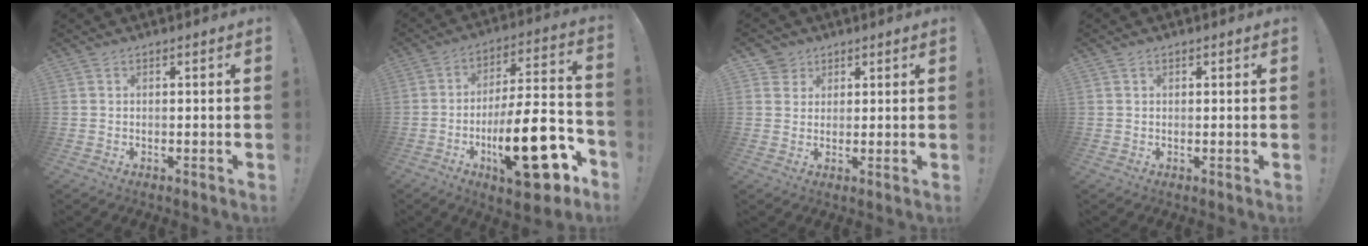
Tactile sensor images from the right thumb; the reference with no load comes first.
{"total": 25.4, "force": [-9.3, 8.7, 22.0], "torque": [-0.354, 0.055, -0.145]}
{"total": 4.3, "force": [2.5, 3.4, 0.5], "torque": [-0.008, -0.009, 0.048]}
{"total": 0.7, "force": [0.5, 0.5, 0.2], "torque": [-0.003, 0.001, 0.009]}